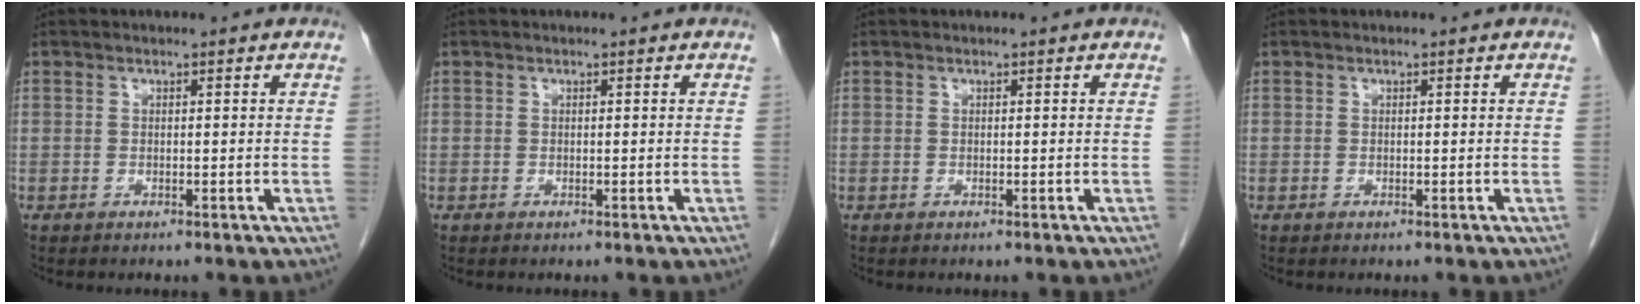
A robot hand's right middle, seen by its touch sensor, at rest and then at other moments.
{"total": 0.0}
{"total": 0.0}
{"total": 0.0}